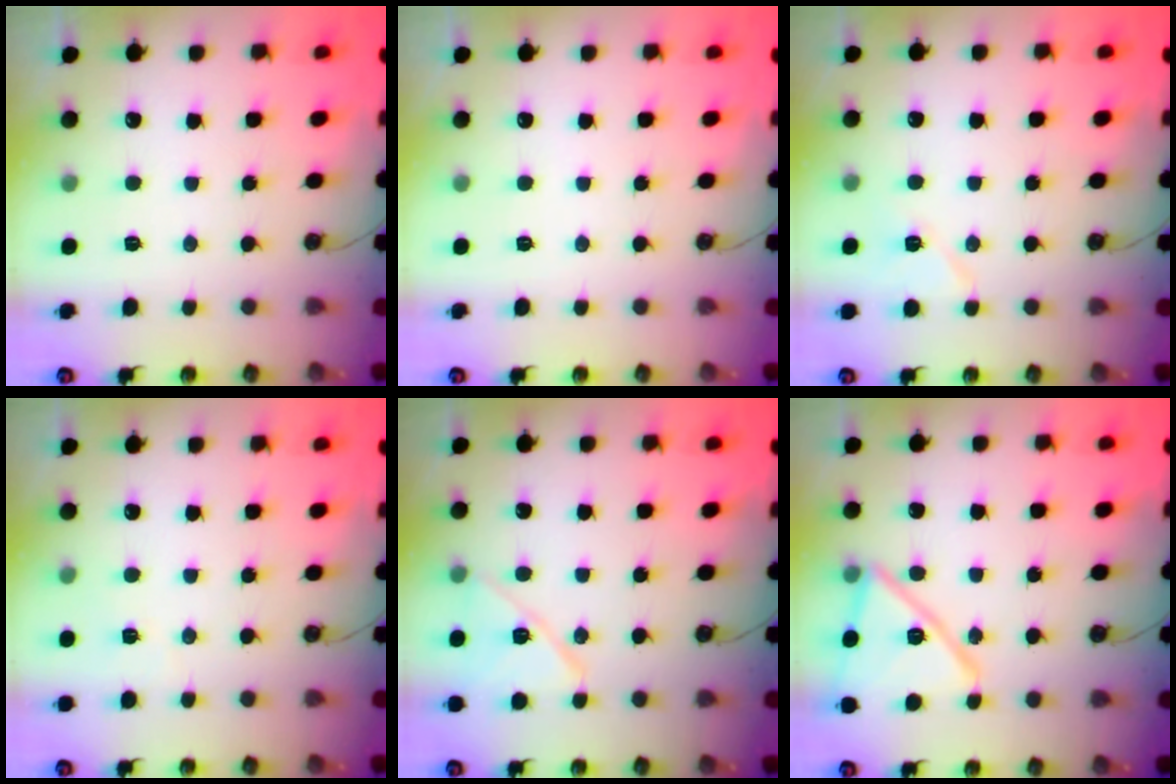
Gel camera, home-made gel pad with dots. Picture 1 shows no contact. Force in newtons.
{"total": 0.0}
{"total": 7.2, "press": 7.0, "slide": 1.8}
{"total": 3.0, "press": 2.3, "slide": 1.9}
{"total": 12.7, "press": 12.7, "slide": 0.7}
{"total": 15.8, "press": 15.7, "slide": 0.6}